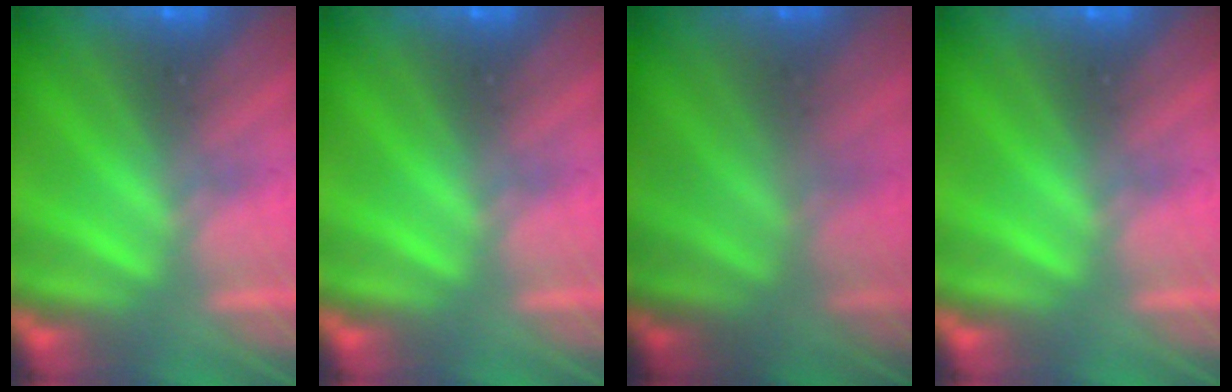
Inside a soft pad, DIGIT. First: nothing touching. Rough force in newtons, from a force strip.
{"total": 0.0}
{"total": 1.0}
{"total": 0.0}